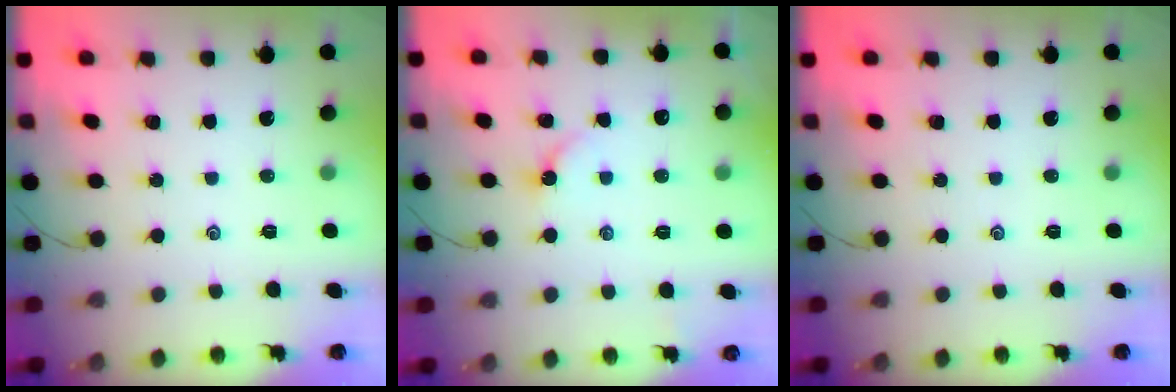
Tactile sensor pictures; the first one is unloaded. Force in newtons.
{"total": 2.7, "press": 2.7, "slide": 0.4}
{"total": 0.0}